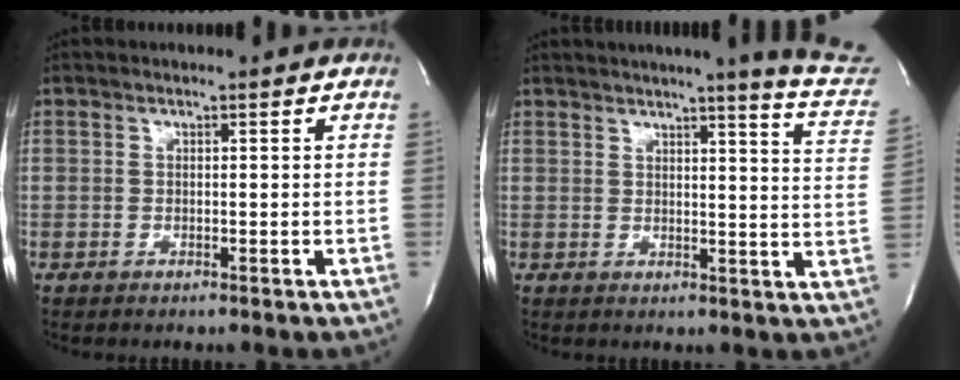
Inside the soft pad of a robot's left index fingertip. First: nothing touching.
{"total": 13.3, "force": [12.0, -1.0, 5.6], "torque": [-0.068, -0.075, 0.116]}